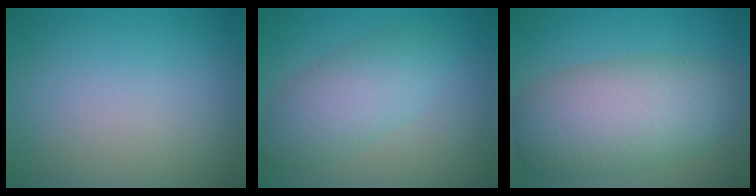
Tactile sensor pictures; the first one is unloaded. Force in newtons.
{"total": 4.4, "press": 4.4, "slide": 0.2}
{"total": 8.2, "press": 8.2, "slide": 0.4}